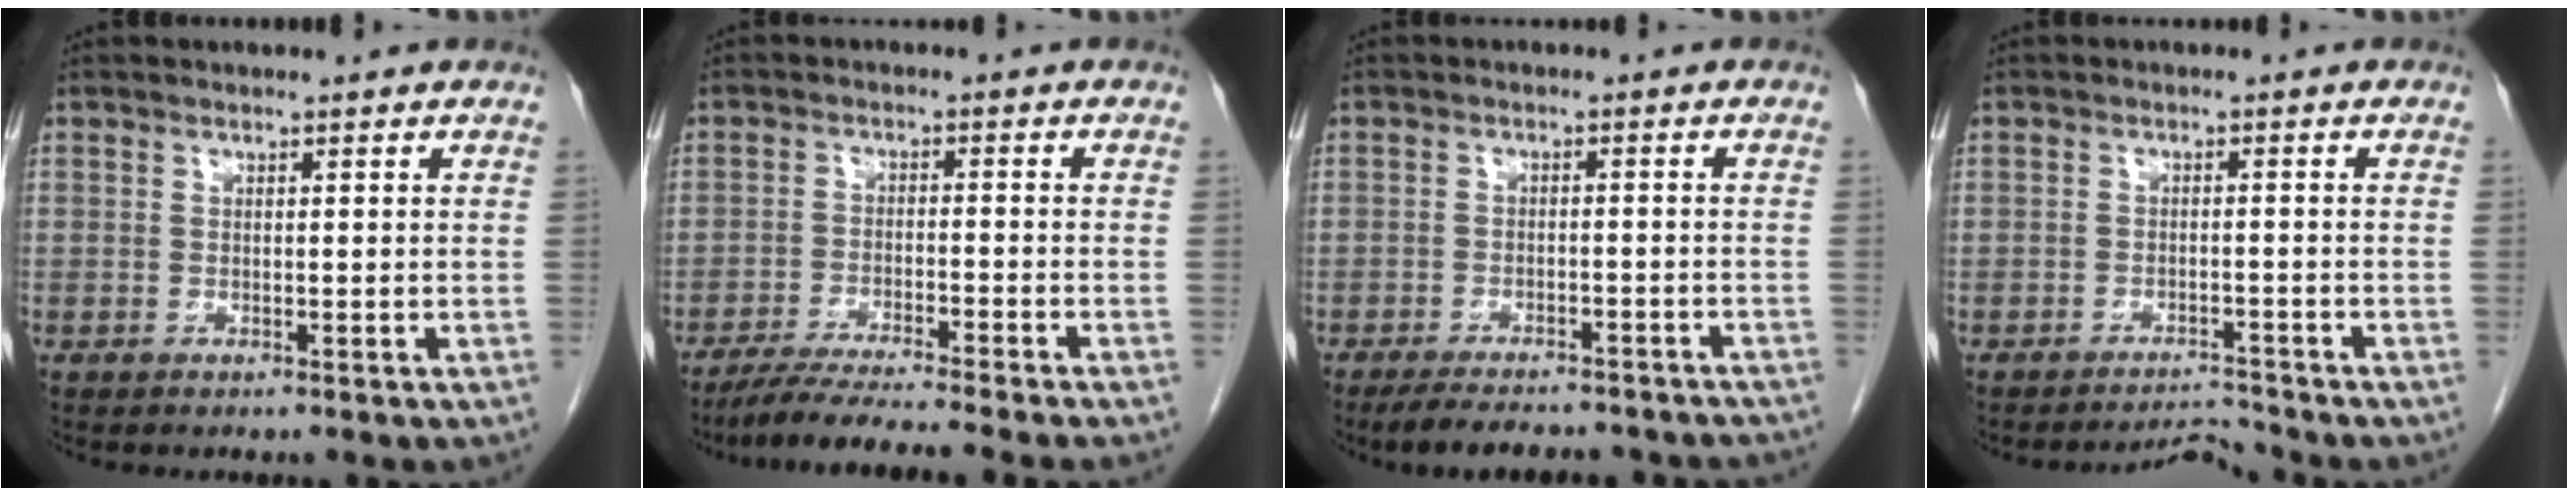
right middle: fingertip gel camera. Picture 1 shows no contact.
{"total": 10.1, "force": [-8.8, -1.5, 4.8], "torque": [-0.059, -0.025, -0.142]}
{"total": 13.9, "force": [-12.4, 3.7, 5.3], "torque": [-0.088, -0.002, -0.152]}
{"total": 2.7, "force": [-2.4, -0.6, -1.0], "torque": [0.022, -0.002, -0.034]}